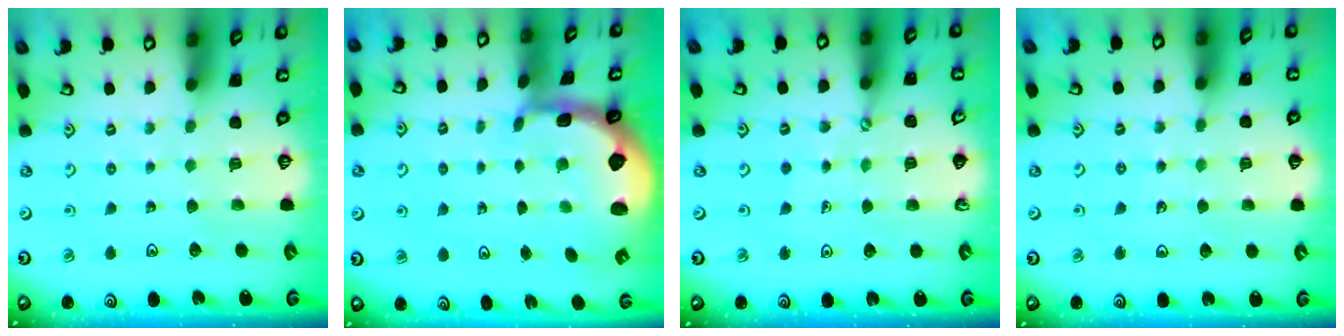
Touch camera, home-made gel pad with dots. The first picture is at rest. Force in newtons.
{"total": 2.3, "press": 1.5, "slide": 1.8}
{"total": 0.5, "press": 0.5, "slide": 0.1}
{"total": 5.0, "press": 4.7, "slide": 1.6}